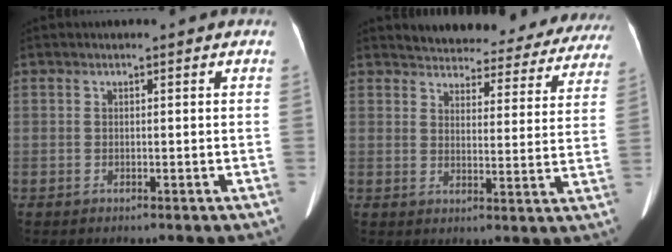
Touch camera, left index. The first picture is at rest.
{"total": 24.7, "force": [22.9, 6.8, 6.3], "torque": [-0.082, -0.046, 0.257]}